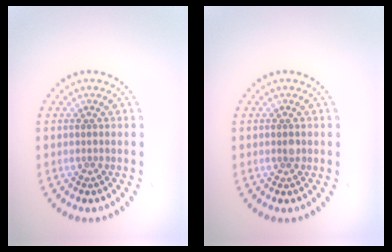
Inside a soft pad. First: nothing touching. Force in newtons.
{"total": 1.0, "press": 1.0, "slide": 0.2}